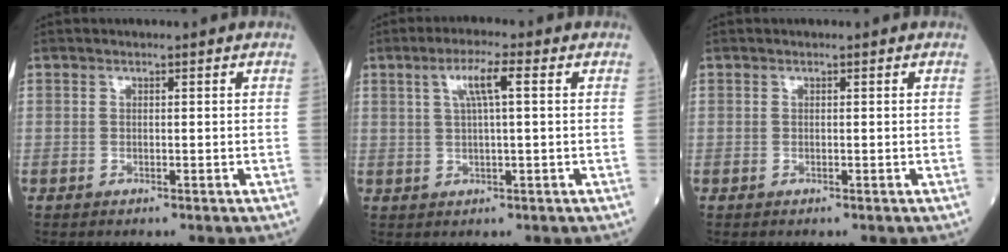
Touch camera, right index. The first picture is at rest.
{"total": 4.8, "force": [1.6, 0.2, 4.6], "torque": [-0.087, 0.010, 0.030]}
{"total": 0.0}